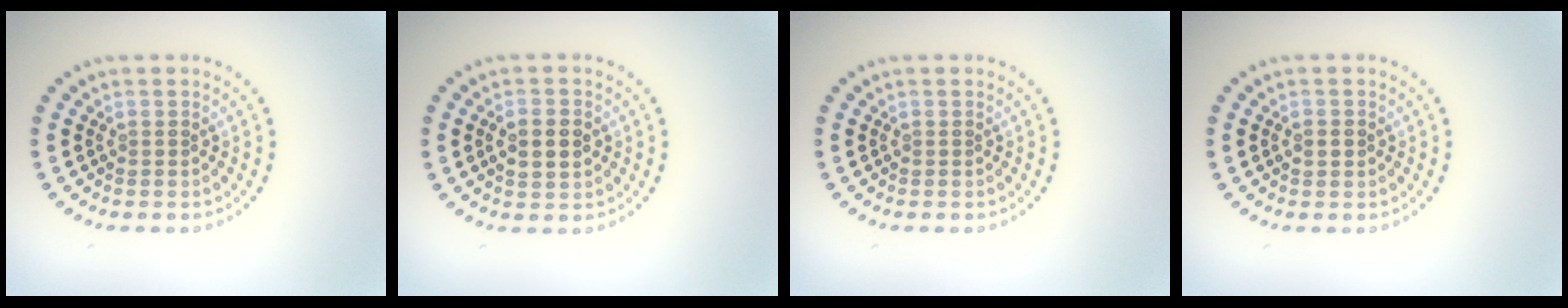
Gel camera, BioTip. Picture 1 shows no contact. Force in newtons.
{"total": 2.9, "press": 2.9, "slide": 0.1}
{"total": 0.0}
{"total": 1.2, "press": 1.2, "slide": 0.2}